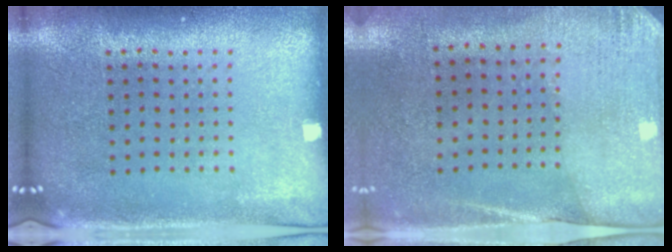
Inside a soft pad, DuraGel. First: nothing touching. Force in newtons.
{"total": 2.6, "press": 2.3, "slide": 1.3}